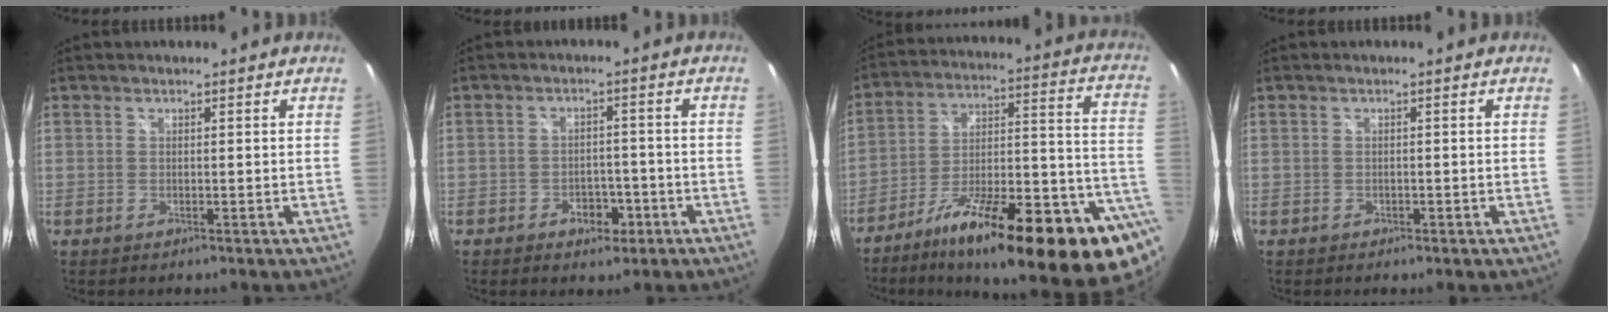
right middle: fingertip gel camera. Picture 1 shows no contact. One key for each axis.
{"total": 4.7, "fx": -2.7, "fy": 3.2, "fz": 2.2, "tx": -0.045, "ty": 0.004, "tz": -0.031}
{"total": 29.5, "fx": -15.0, "fy": 7.0, "fz": 24.4, "tx": -0.324, "ty": -0.015, "tz": -0.224}
{"total": 0.8, "fx": -0.6, "fy": 0.6, "fz": 0.2, "tx": -0.005, "ty": -0.003, "tz": -0.009}